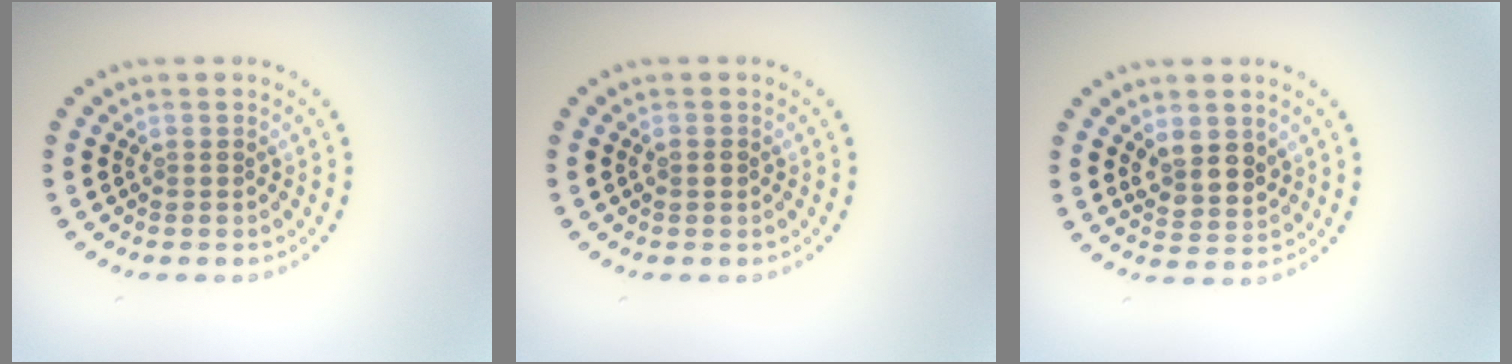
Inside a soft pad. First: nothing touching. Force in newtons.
{"total": 0.8, "press": 0.8, "slide": 0.1}
{"total": 2.8, "press": 2.5, "slide": 1.1}